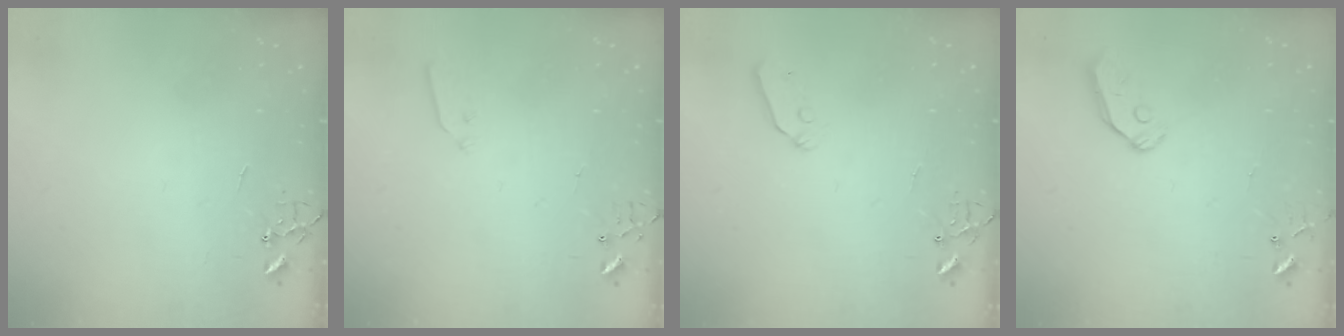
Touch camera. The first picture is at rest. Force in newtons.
{"total": 3.5, "press": 3.5, "slide": 0.6}
{"total": 5.3, "press": 5.2, "slide": 0.6}
{"total": 4.4, "press": 4.4, "slide": 0.5}